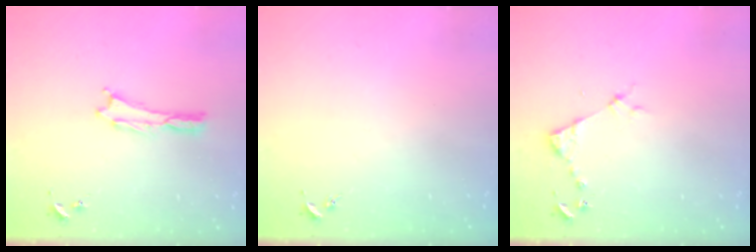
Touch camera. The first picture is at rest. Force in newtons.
{"total": 0.0}
{"total": 3.8, "press": 3.8, "slide": 0.4}